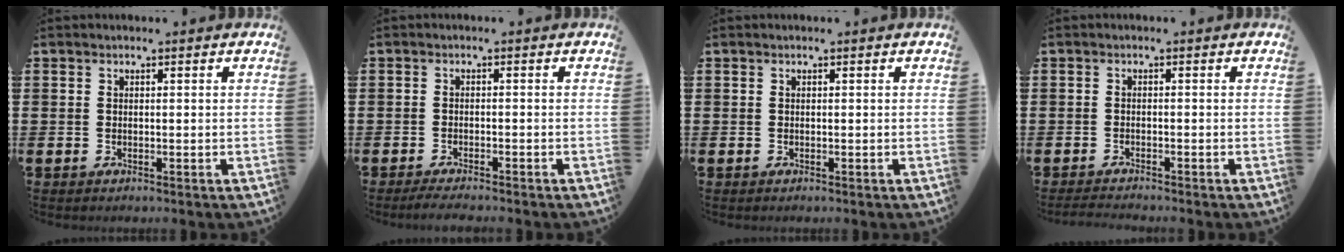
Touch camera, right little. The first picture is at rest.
{"total": 1.4, "force": [-1.2, 0.0, 0.7], "torque": [-0.011, 0.000, -0.023]}
{"total": 0.0}
{"total": 1.1, "force": [-1.1, 0.0, 0.3], "torque": [-0.006, 0.000, -0.021]}